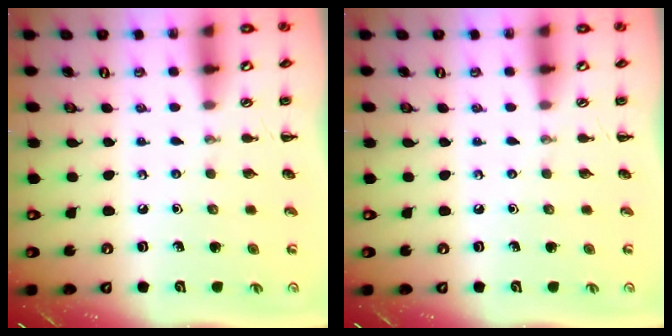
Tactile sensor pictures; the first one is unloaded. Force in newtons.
{"total": 0.0}